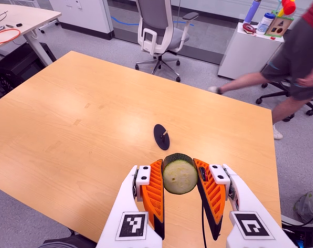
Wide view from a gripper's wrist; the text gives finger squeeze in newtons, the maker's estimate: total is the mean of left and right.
{"total": 11.1, "left": 10.7, "right": 11.6}